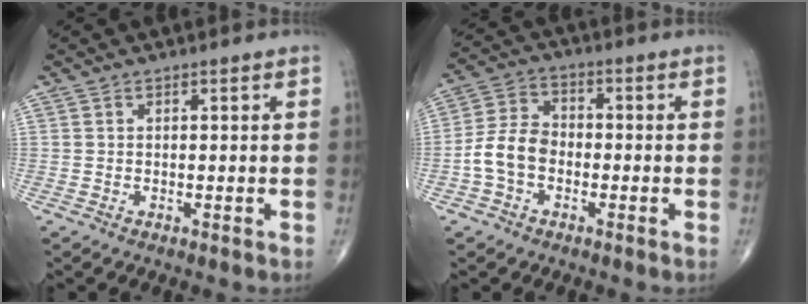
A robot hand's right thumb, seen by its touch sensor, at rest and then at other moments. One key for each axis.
{"total": 7.9, "fx": -2.2, "fy": 5.6, "fz": 5.1, "tx": -0.093, "ty": 0.029, "tz": -0.054}